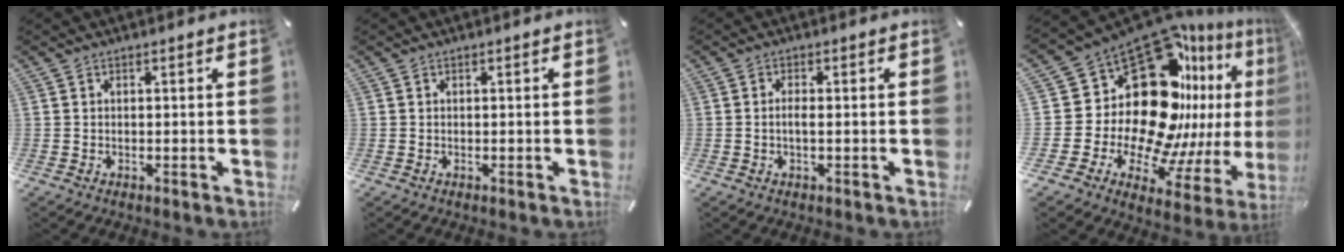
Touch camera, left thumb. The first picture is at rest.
{"total": 0.0}
{"total": 2.2, "force": [-0.3, 0.6, 2.1], "torque": [-0.040, 0.001, -0.007]}
{"total": 30.3, "force": [10.2, 18.9, 21.4], "torque": [-0.359, -0.146, 0.214]}